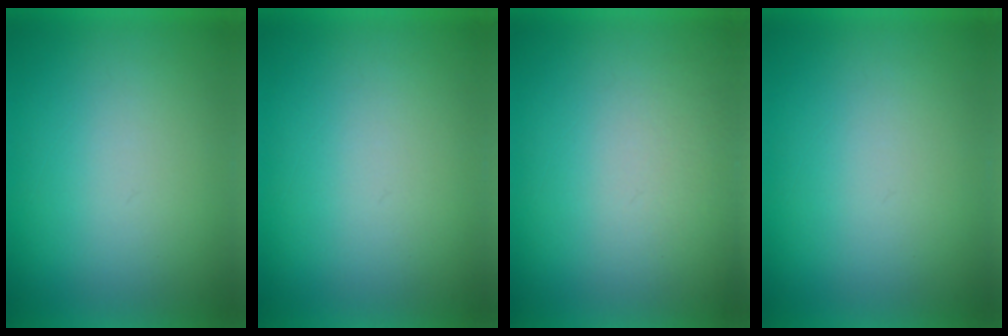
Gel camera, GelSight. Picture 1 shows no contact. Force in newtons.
{"total": 0.0}
{"total": 2.0}
{"total": 0.0}